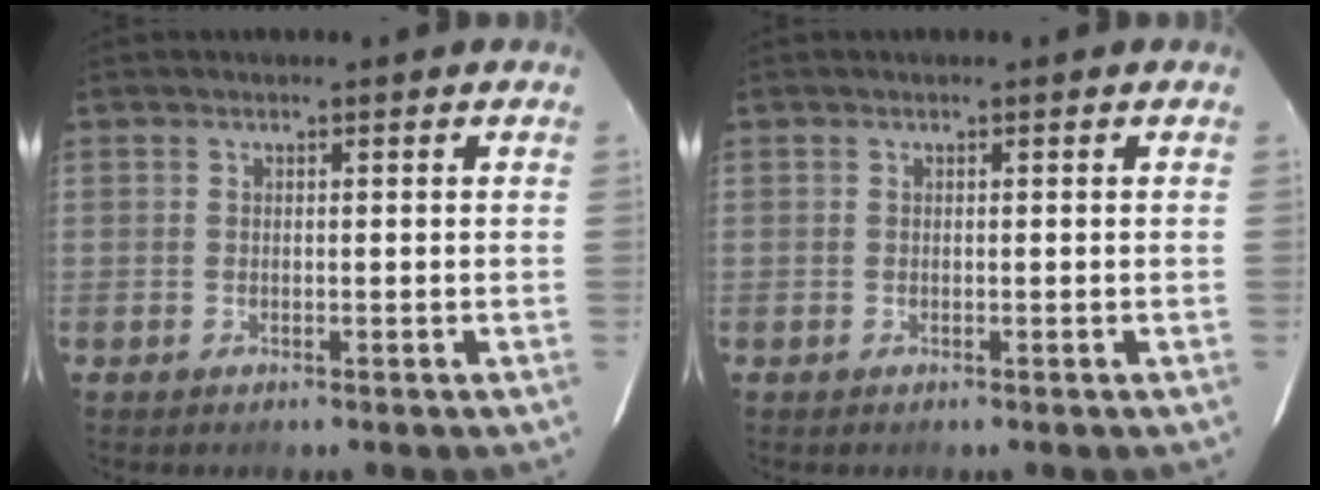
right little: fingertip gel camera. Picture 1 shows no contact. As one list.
[{"total": 0.0}]